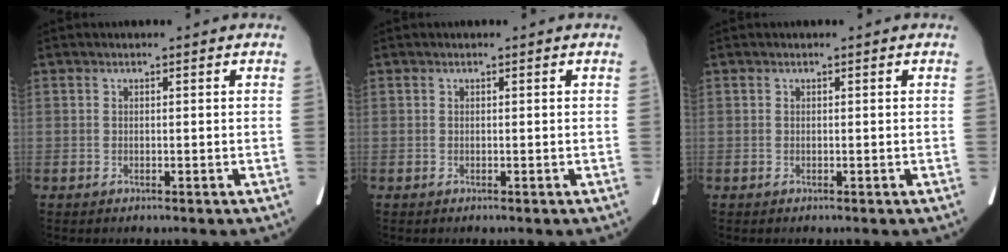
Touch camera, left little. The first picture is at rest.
{"total": 0.0}
{"total": 0.0}